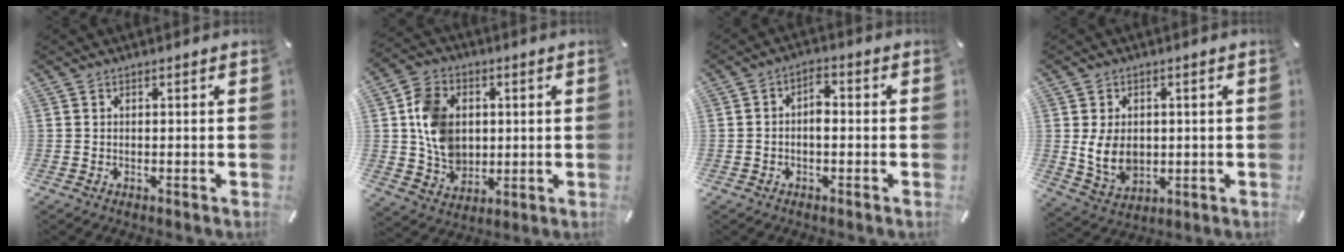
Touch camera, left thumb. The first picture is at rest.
{"total": 11.3, "force": [1.1, 9.6, 5.8], "torque": [-0.126, 0.013, 0.025]}
{"total": 3.7, "force": [-0.6, 2.2, 2.8], "torque": [-0.055, 0.012, -0.012]}
{"total": 8.5, "force": [0.2, 6.5, 5.6], "torque": [-0.121, -0.003, 0.003]}